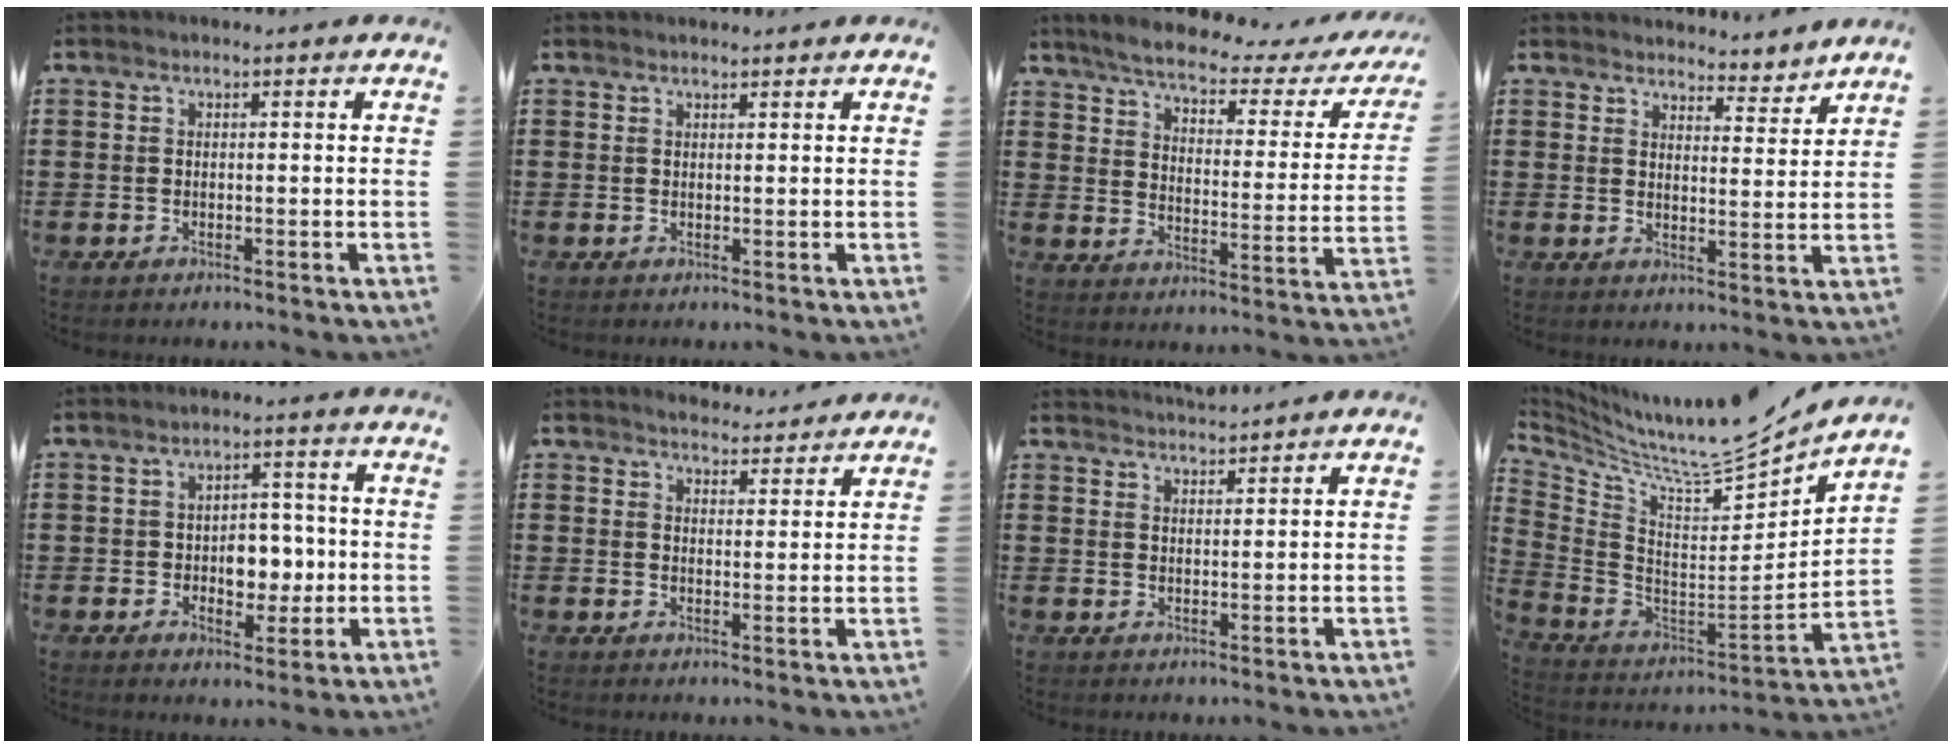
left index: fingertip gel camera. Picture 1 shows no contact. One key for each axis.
{"total": 0.9, "fx": 0.9, "fy": 0.1, "fz": 0.1, "tx": -0.005, "ty": -0.001, "tz": 0.018}
{"total": 4.6, "fx": 3.8, "fy": 0.5, "fz": 2.6, "tx": -0.073, "ty": -0.026, "tz": 0.057}
{"total": 3.7, "fx": 3.7, "fy": 0.4, "fz": 0.3, "tx": -0.016, "ty": -0.024, "tz": 0.064}
{"total": 5.7, "fx": -0.4, "fy": 4.1, "fz": 3.9, "tx": -0.052, "ty": -0.001, "tz": -0.017}
{"total": 3.3, "fx": 3.3, "fy": 0.2, "fz": 0.1, "tx": -0.013, "ty": -0.013, "tz": 0.060}
{"total": 2.7, "fx": 2.7, "fy": -0.2, "fz": 0.0, "tx": -0.007, "ty": -0.009, "tz": 0.050}
{"total": 8.6, "fx": 7.9, "fy": 0.2, "fz": 3.4, "tx": -0.089, "ty": -0.078, "tz": 0.124}